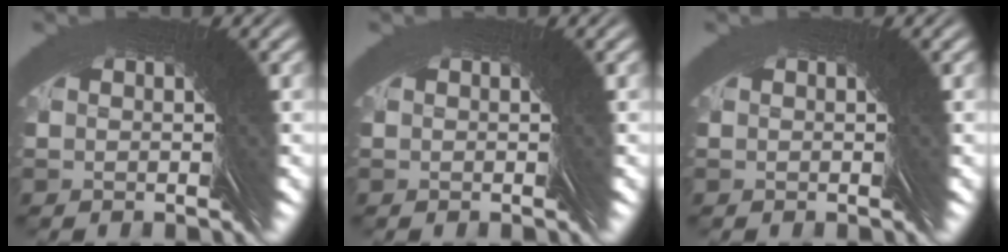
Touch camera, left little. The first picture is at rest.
{"total": 0.0}
{"total": 0.0}